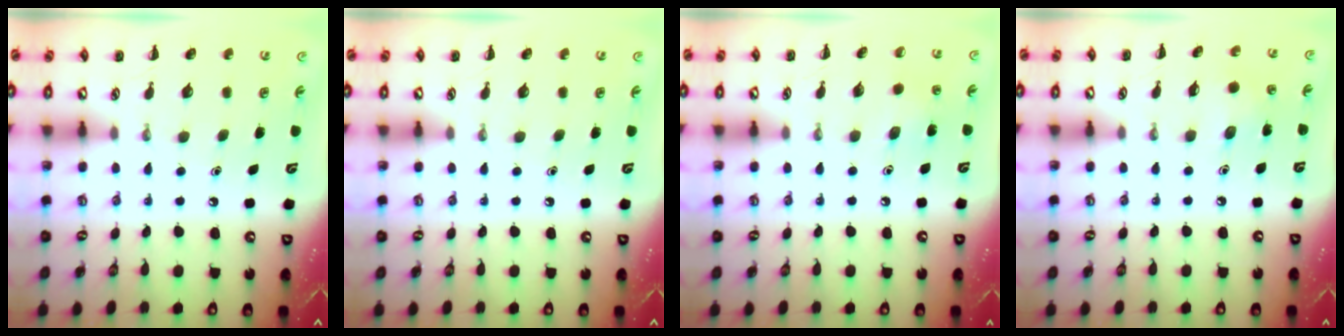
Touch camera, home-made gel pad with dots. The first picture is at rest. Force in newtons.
{"total": 0.0}
{"total": 6.5, "press": 6.3, "slide": 1.7}
{"total": 2.8, "press": 2.7, "slide": 0.7}